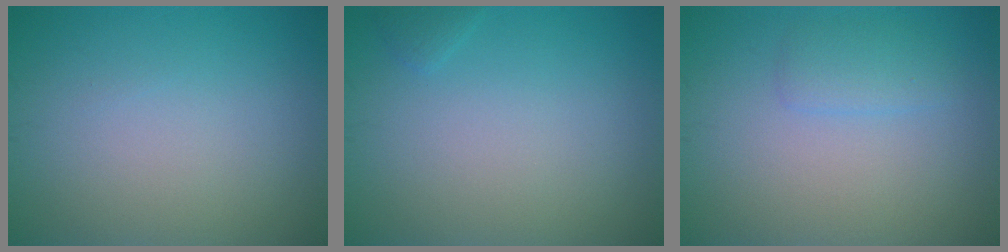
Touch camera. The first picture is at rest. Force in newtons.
{"total": 0.6, "press": 0.6, "slide": 0.1}
{"total": 1.6, "press": 1.6, "slide": 0.2}